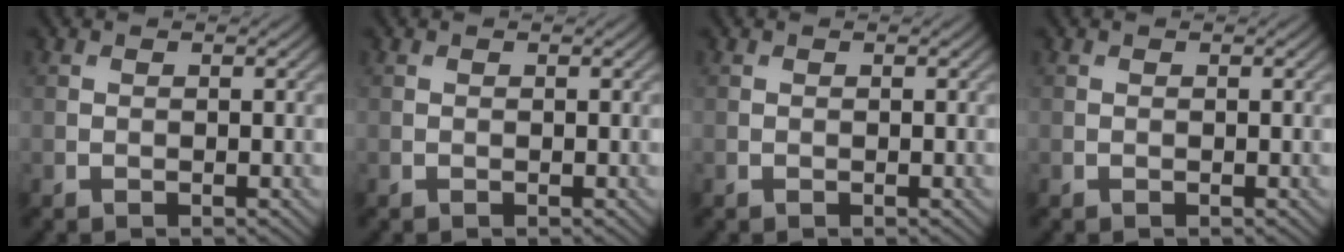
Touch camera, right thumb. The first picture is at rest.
{"total": 0.0}
{"total": 0.0}
{"total": 0.0}